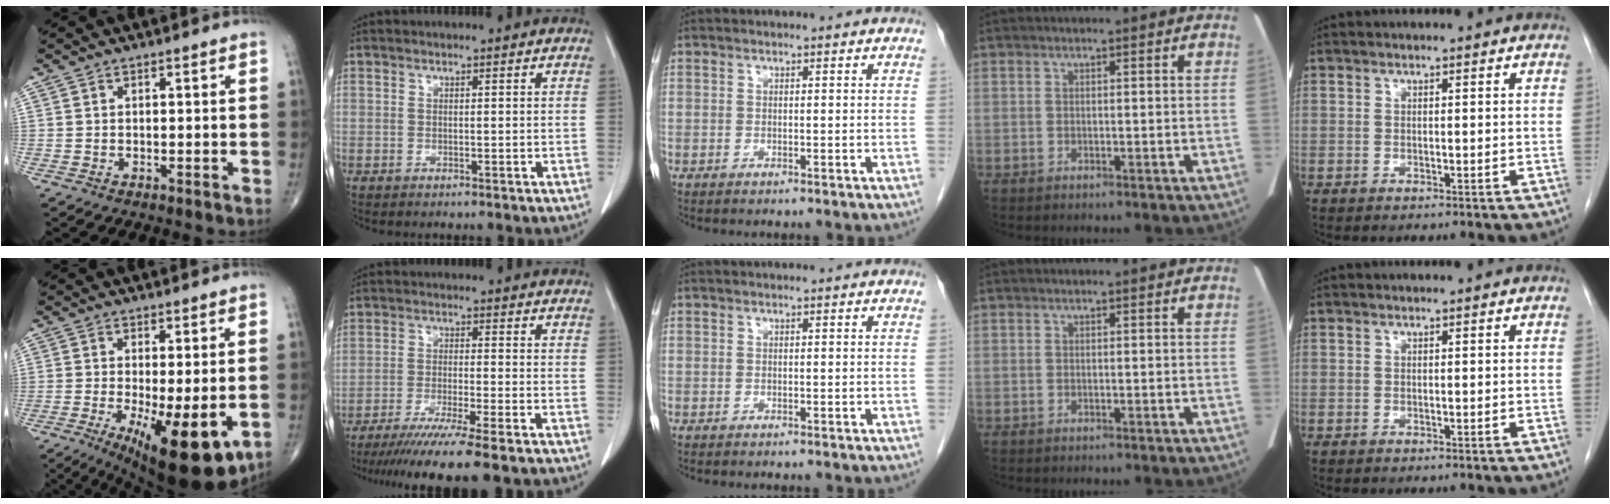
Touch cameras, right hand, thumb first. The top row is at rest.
{"thumb": {"total": 15.4, "force": [-4.6, 4.8, 13.9], "torque": [-0.190, -0.025, -0.054]}, "index": {"total": 13.1, "force": [-10.6, -1.0, 7.6], "torque": [-0.104, -0.042, -0.165]}}